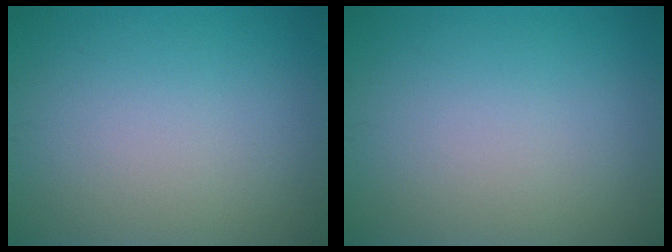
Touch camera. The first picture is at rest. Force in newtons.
{"total": 0.0}